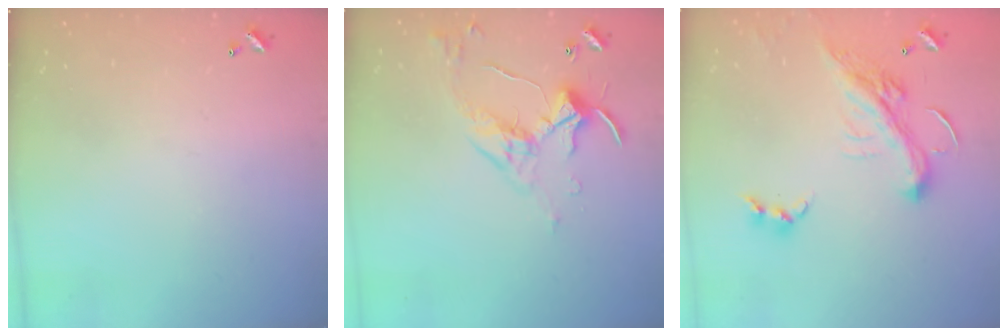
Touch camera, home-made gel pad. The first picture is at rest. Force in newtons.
{"total": 5.0, "press": 5.0, "slide": 0.5}
{"total": 5.4, "press": 5.2, "slide": 1.4}